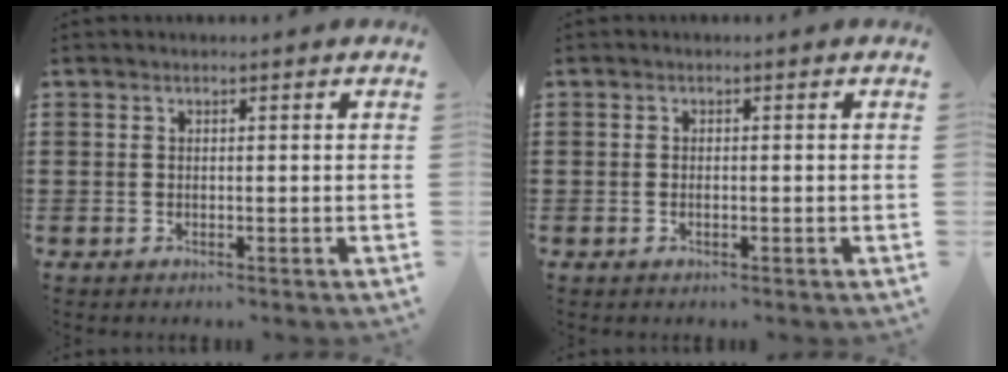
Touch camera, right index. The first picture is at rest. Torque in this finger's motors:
{"motor_torque": [-0.41, 0.91, -0.01, -0.01]}